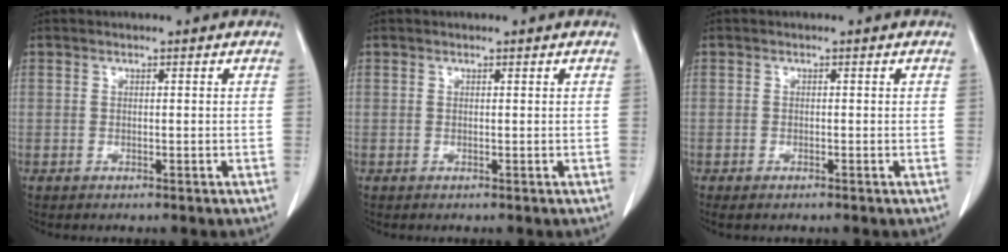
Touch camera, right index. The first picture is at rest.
{"total": 0.0}
{"total": 1.0, "force": [-0.7, 0.3, 0.6], "torque": [-0.011, -0.003, -0.009]}